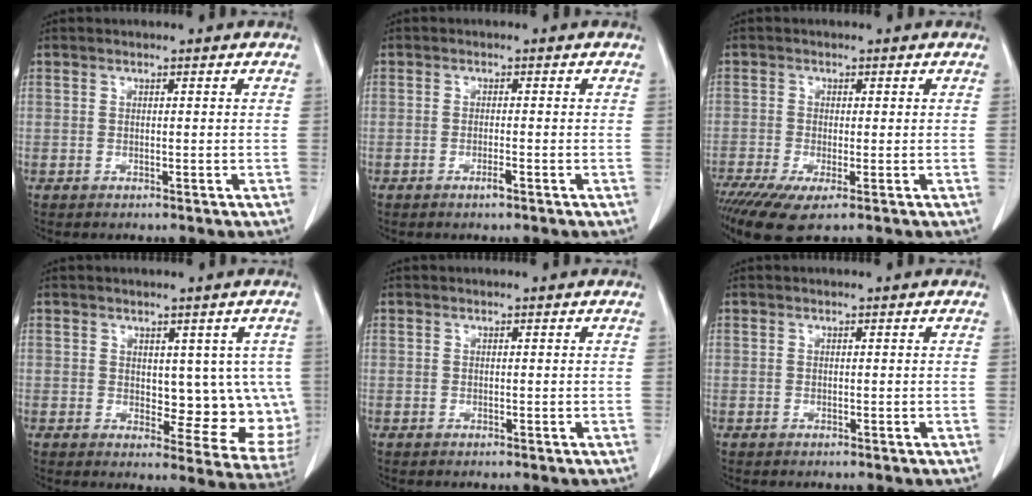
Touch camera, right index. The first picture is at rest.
{"total": 1.4, "force": [-0.9, 0.1, 1.1], "torque": [-0.018, -0.001, -0.016]}
{"total": 6.6, "force": [-3.7, 1.8, 5.3], "torque": [-0.094, -0.019, -0.067]}
{"total": 9.7, "force": [1.1, 5.3, 8.1], "torque": [-0.068, -0.004, 0.022]}
{"total": 0.0}
{"total": 0.0}